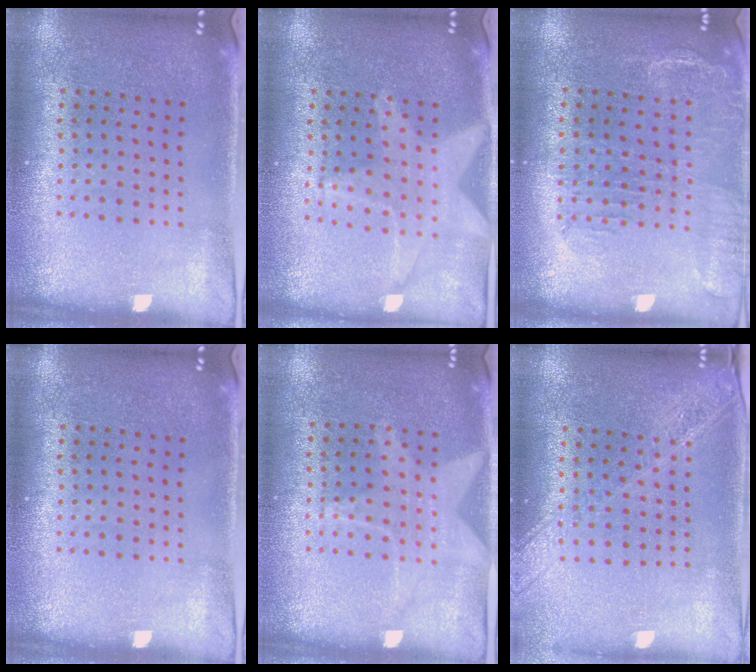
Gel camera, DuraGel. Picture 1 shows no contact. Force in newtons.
{"total": 1.8, "press": 1.6, "slide": 0.9}
{"total": 1.7, "press": 1.4, "slide": 0.8}
{"total": 0.0}
{"total": 1.1, "press": 0.9, "slide": 0.6}
{"total": 2.1, "press": 1.8, "slide": 1.0}